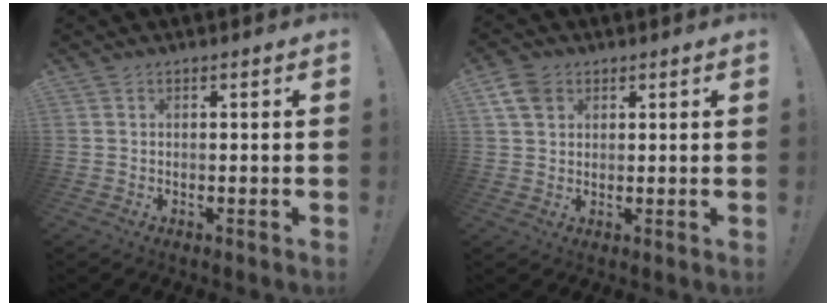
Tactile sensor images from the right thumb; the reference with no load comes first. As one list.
[{"total": 6.4, "force": [3.1, 4.6, 3.1], "torque": [-0.052, -0.004, 0.062]}]